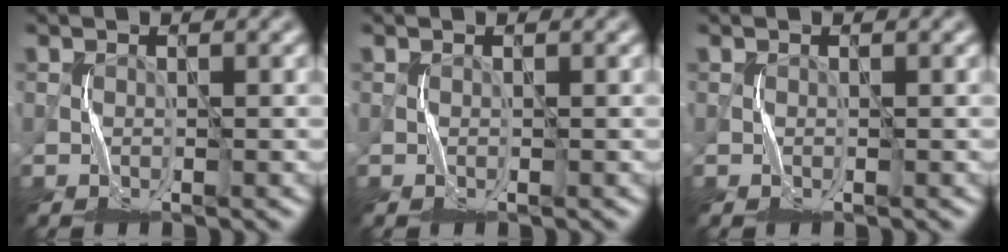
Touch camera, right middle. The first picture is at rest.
{"total": 0.0}
{"total": 0.0}